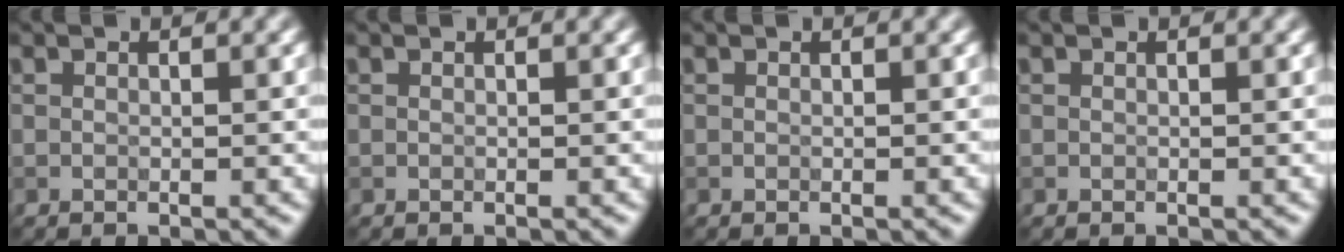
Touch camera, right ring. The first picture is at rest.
{"total": 0.0}
{"total": 0.0}
{"total": 0.0}